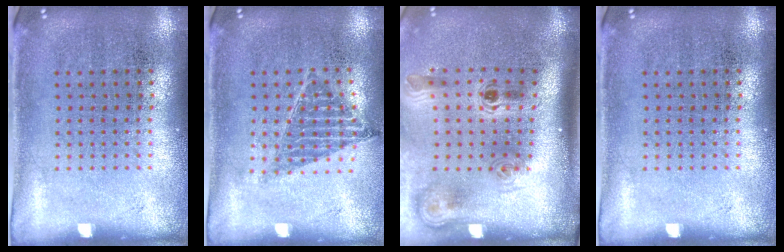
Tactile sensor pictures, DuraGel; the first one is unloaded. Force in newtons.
{"total": 0.9, "press": 0.9, "slide": 0.2}
{"total": 2.3, "press": 1.5, "slide": 1.7}
{"total": 0.0}